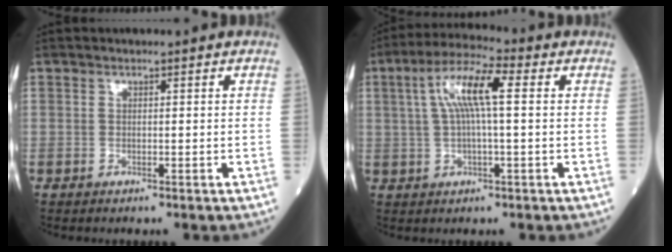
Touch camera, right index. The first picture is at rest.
{"total": 8.8, "force": [1.8, 1.2, 8.5], "torque": [-0.172, 0.025, 0.031]}